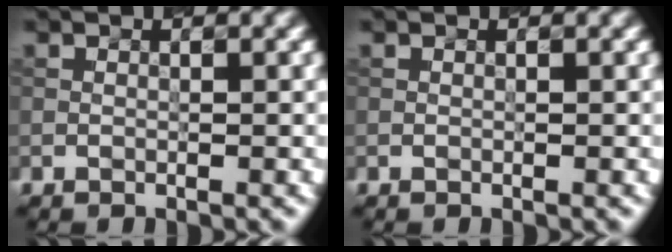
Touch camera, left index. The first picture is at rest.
{"total": 0.0}